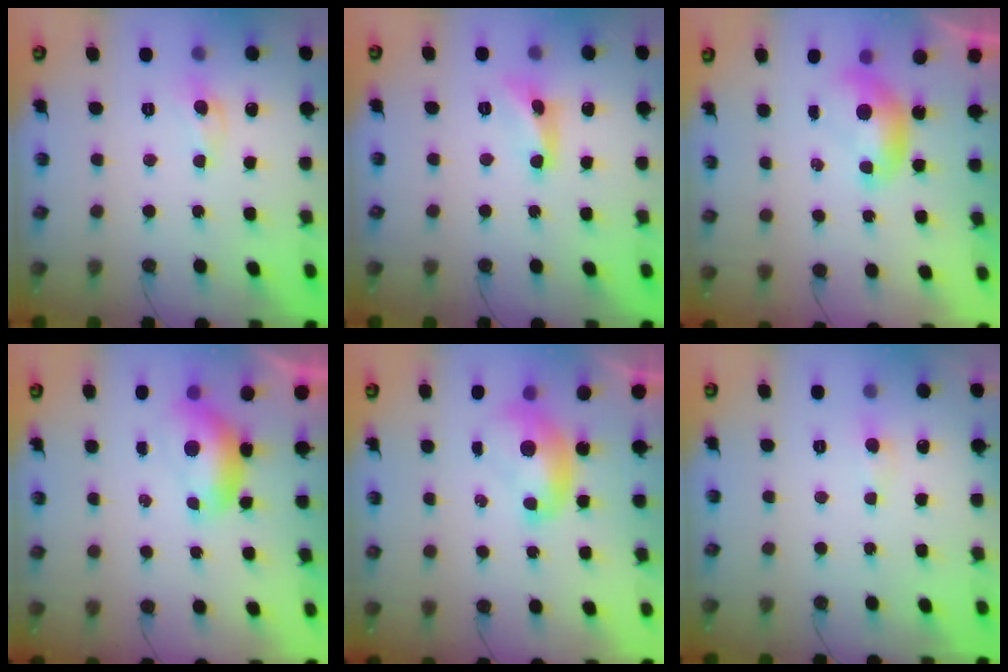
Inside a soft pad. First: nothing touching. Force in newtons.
{"total": 4.6, "press": 4.5, "slide": 0.4}
{"total": 0.0}
{"total": 1.4, "press": 1.0, "slide": 0.9}
{"total": 1.6, "press": 1.6, "slide": 0.1}
{"total": 0.5, "press": 0.4, "slide": 0.4}